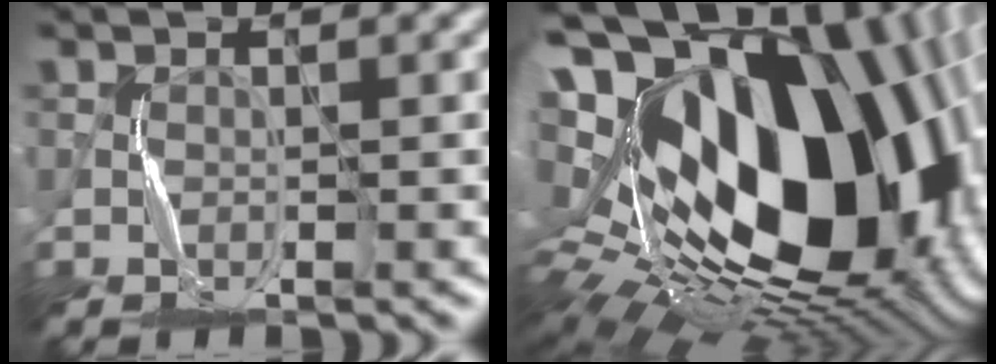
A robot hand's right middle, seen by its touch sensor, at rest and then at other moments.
{"total": 21.4, "force": [1.3, 13.5, 16.6], "torque": [-0.274, -0.020, 0.040]}